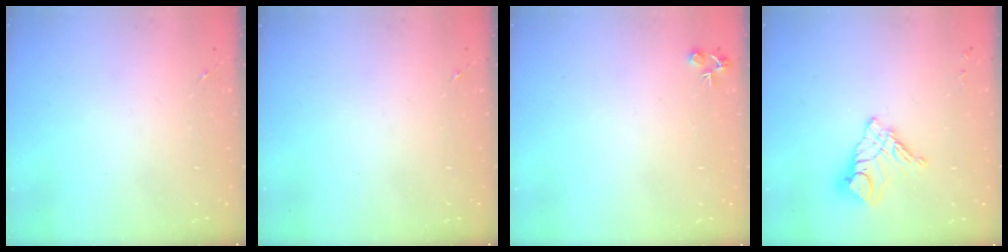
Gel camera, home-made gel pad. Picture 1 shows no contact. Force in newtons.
{"total": 0.0}
{"total": 4.7, "press": 4.7, "slide": 0.2}
{"total": 12.6, "press": 12.6, "slide": 1.2}